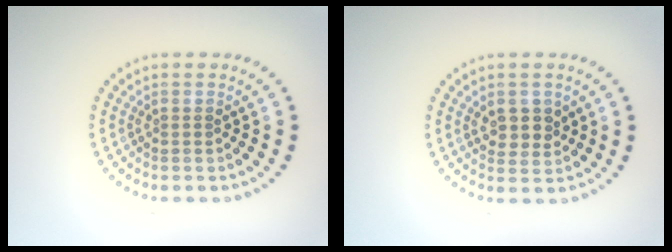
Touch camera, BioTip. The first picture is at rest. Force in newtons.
{"total": 2.4, "press": 2.2, "slide": 0.9}